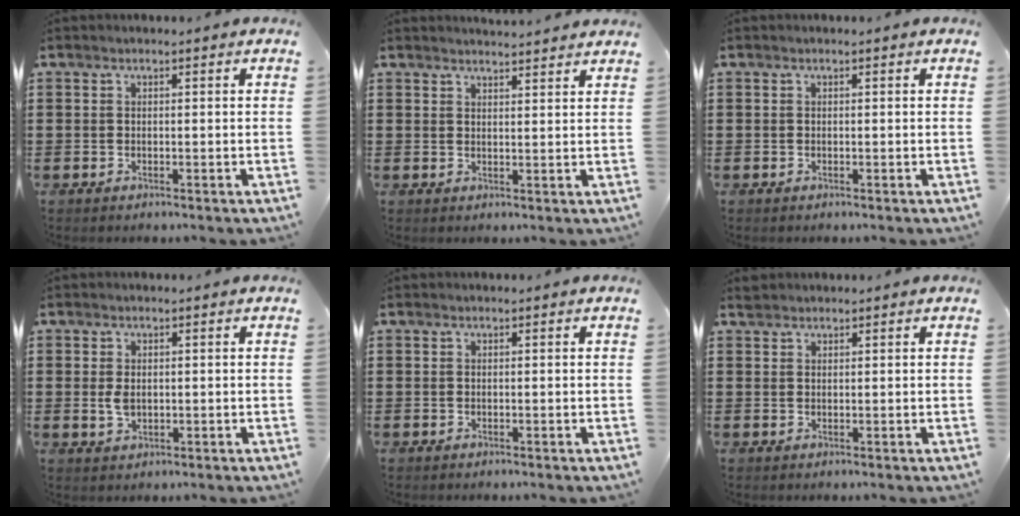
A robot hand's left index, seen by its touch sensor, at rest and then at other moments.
{"total": 2.3, "force": [2.3, -0.2, 0.0], "torque": [-0.007, -0.006, 0.044]}
{"total": 0.0}
{"total": 2.6, "force": [0.2, 1.5, 2.1], "torque": [-0.049, 0.000, 0.001]}
{"total": 0.0}
{"total": 1.1, "force": [1.0, 0.4, 0.1], "torque": [-0.004, 0.002, 0.021]}